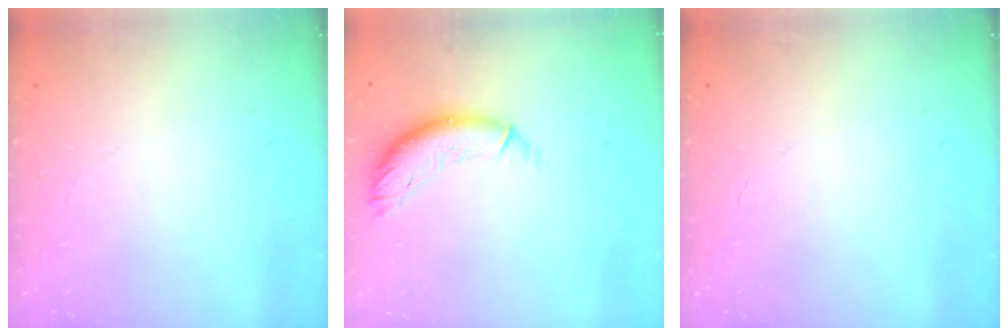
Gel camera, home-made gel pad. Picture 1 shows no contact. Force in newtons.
{"total": 10.3, "press": 10.3, "slide": 0.9}
{"total": 0.0}